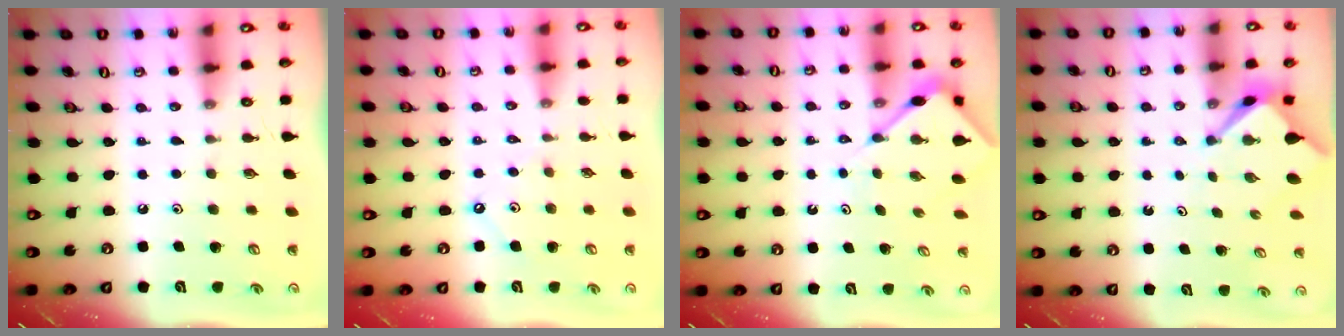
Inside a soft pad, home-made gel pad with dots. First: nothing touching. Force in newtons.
{"total": 2.9, "press": 2.8, "slide": 0.5}
{"total": 5.6, "press": 5.5, "slide": 0.6}
{"total": 2.6, "press": 2.6, "slide": 0.3}